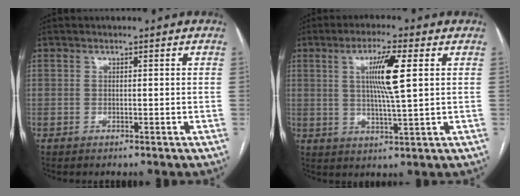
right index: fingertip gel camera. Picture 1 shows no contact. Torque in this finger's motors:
{"motor_torque": [0.87, 0.69, 0.23, 0.10]}